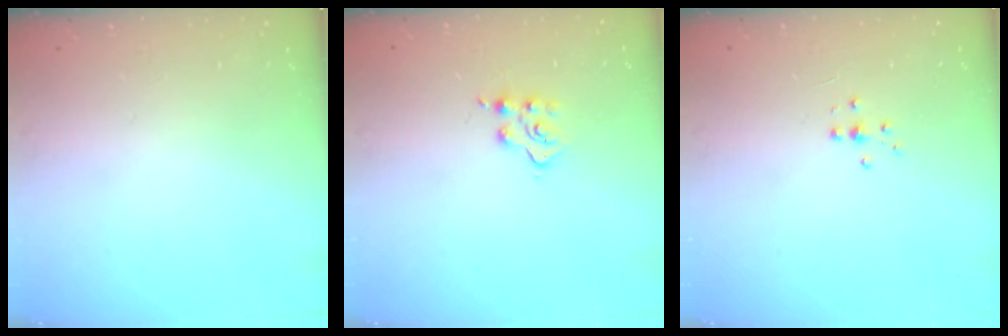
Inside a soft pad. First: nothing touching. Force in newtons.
{"total": 5.1, "press": 5.1, "slide": 0.5}
{"total": 4.4, "press": 4.3, "slide": 0.7}